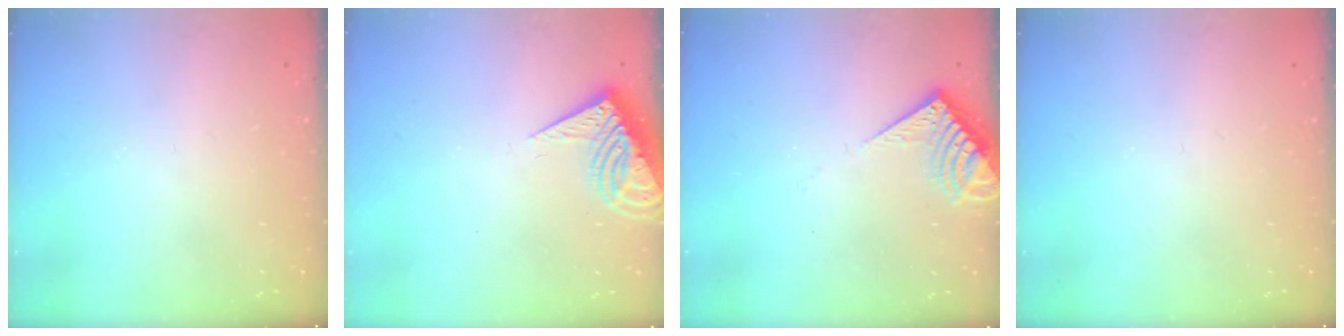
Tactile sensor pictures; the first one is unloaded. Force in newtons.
{"total": 9.0, "press": 9.0, "slide": 0.6}
{"total": 8.2, "press": 8.2, "slide": 0.8}
{"total": 0.0}